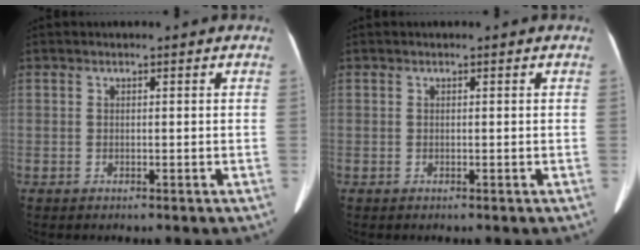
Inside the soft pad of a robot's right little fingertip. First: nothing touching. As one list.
[{"total": 0.0}]